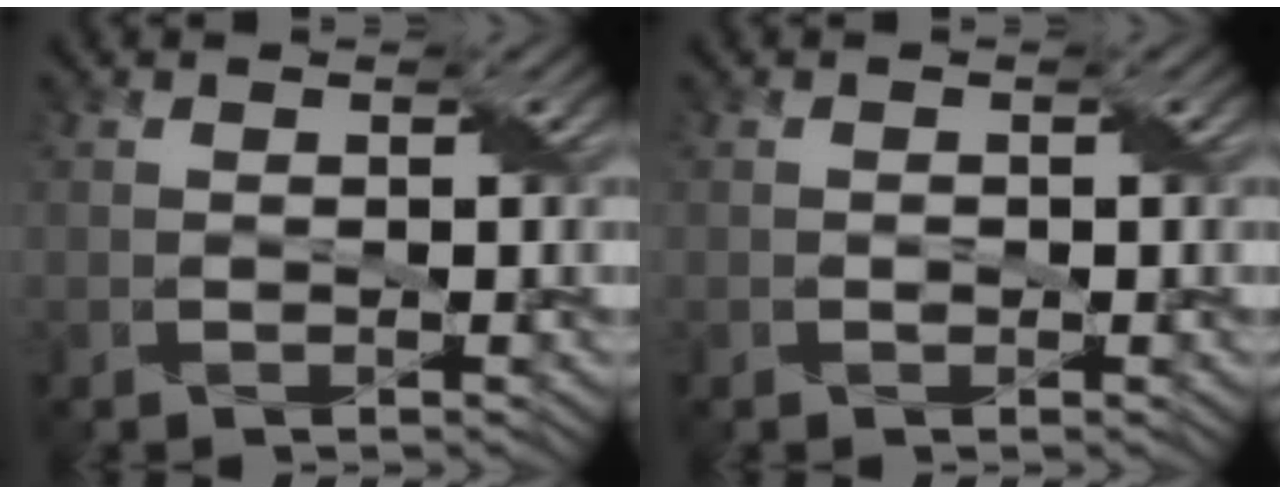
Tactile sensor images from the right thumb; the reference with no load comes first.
{"total": 0.6, "force": [-0.2, 0.5, 0.3], "torque": [-0.005, -0.001, -0.004]}